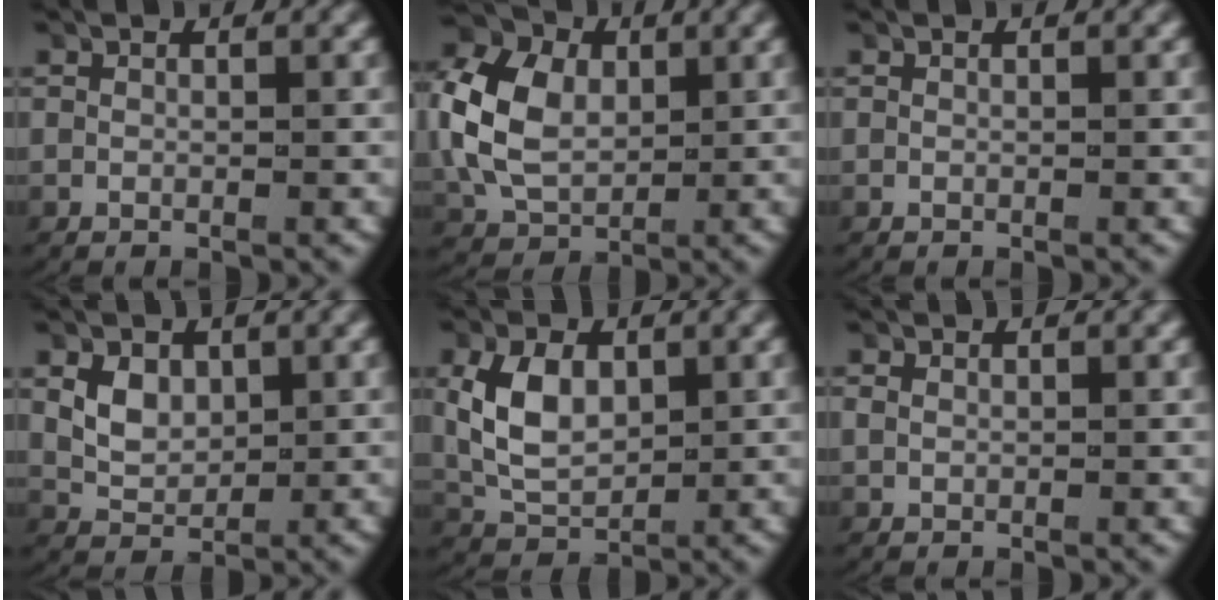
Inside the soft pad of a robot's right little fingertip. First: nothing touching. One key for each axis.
{"total": 7.8, "fx": 0.5, "fy": 6.1, "fz": 4.8, "tx": -0.116, "ty": -0.013, "tz": 0.018}
{"total": 0.0}
{"total": 3.0, "fx": 0.6, "fy": 2.3, "fz": 1.8, "tx": -0.036, "ty": -0.006, "tz": 0.017}
{"total": 5.7, "fx": 0.6, "fy": 4.2, "fz": 3.8, "tx": -0.098, "ty": -0.014, "tz": 0.022}
{"total": 0.7, "fx": 0.2, "fy": 0.5, "fz": 0.4, "tx": -0.012, "ty": 0.000, "tz": 0.007}